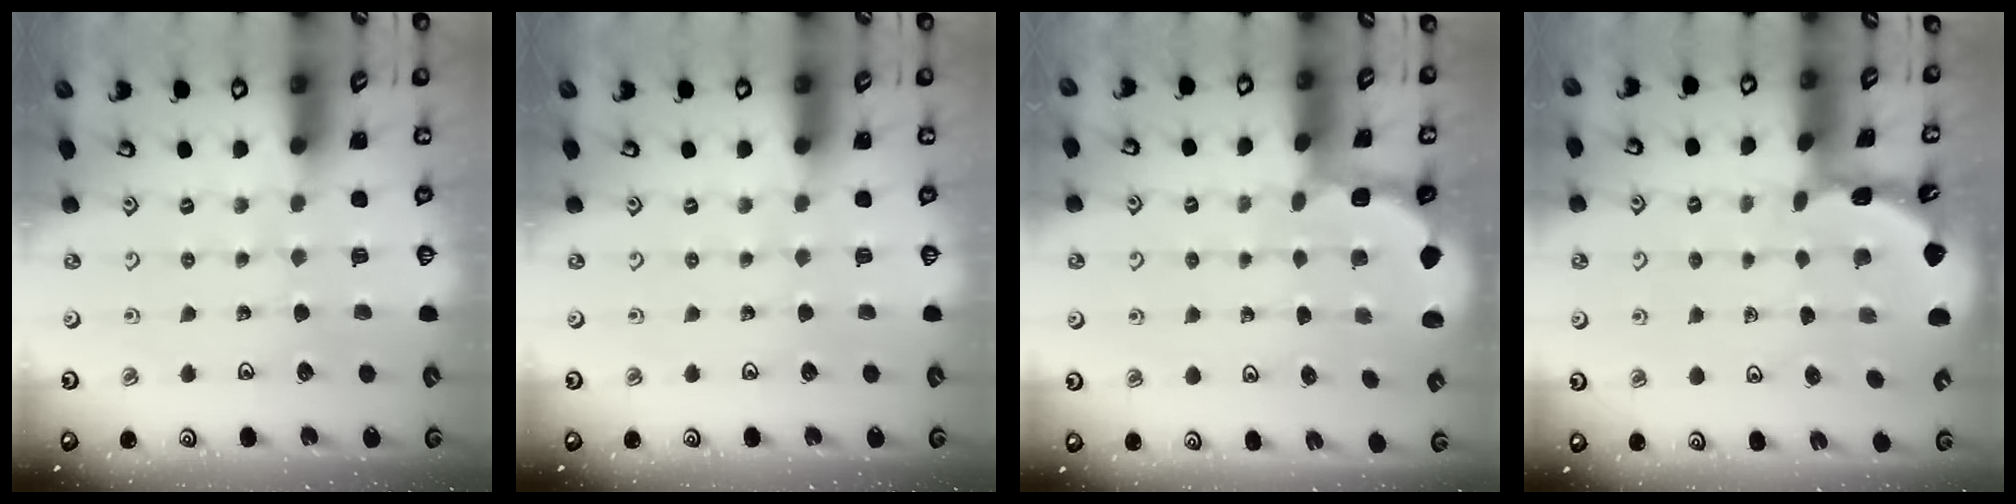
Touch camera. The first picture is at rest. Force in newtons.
{"total": 0.0}
{"total": 2.0, "press": 1.8, "slide": 0.7}
{"total": 1.6, "press": 1.6, "slide": 0.1}